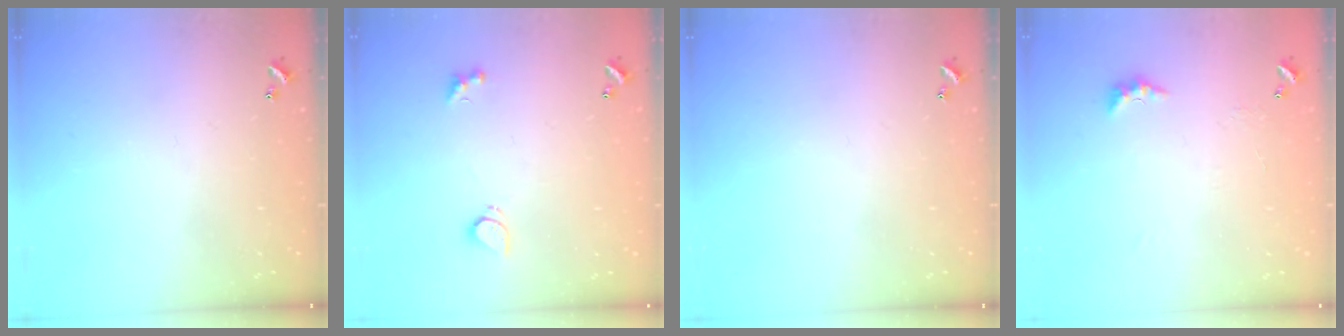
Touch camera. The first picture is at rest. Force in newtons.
{"total": 2.2, "press": 2.1, "slide": 0.6}
{"total": 0.0}
{"total": 3.0, "press": 2.9, "slide": 0.7}